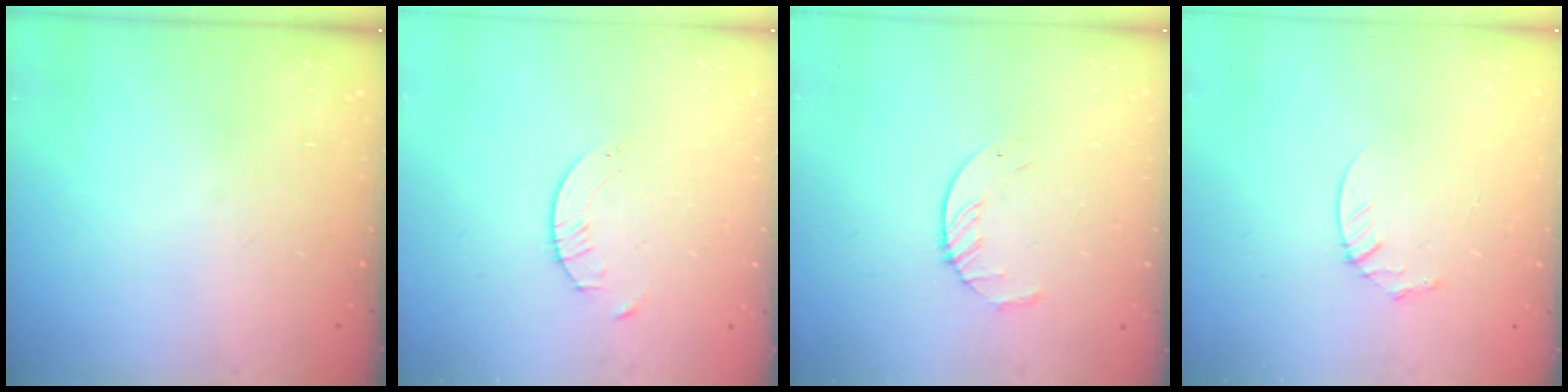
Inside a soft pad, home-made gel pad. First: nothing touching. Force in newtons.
{"total": 1.6, "press": 1.6, "slide": 0.2}
{"total": 3.8, "press": 3.8, "slide": 0.4}
{"total": 3.6, "press": 3.6, "slide": 0.4}